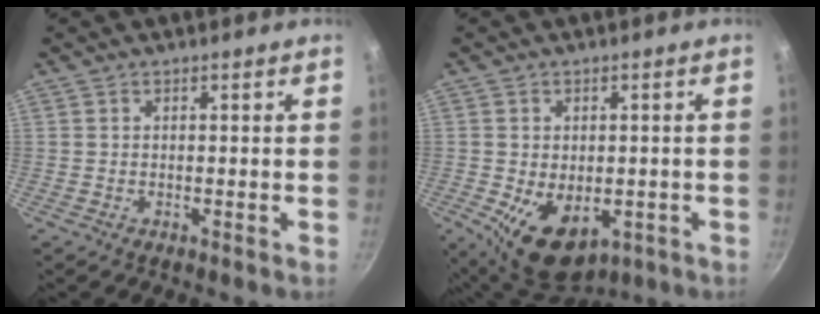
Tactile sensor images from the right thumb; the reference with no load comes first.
{"total": 11.4, "force": [-2.9, 7.4, 8.1], "torque": [-0.102, -0.010, -0.023]}